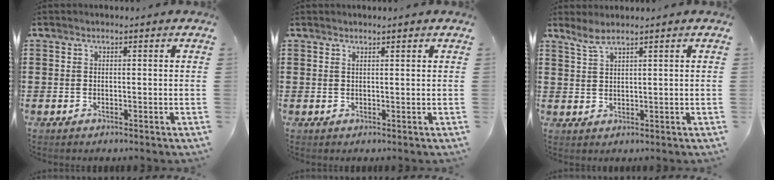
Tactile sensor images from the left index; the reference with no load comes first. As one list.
[{"total": 1.1, "force": [0.9, 0.0, 0.7], "torque": [-0.015, 0.000, 0.016]}, {"total": 2.1, "force": [1.8, 0.2, 1.1], "torque": [-0.028, 0.002, 0.034]}]